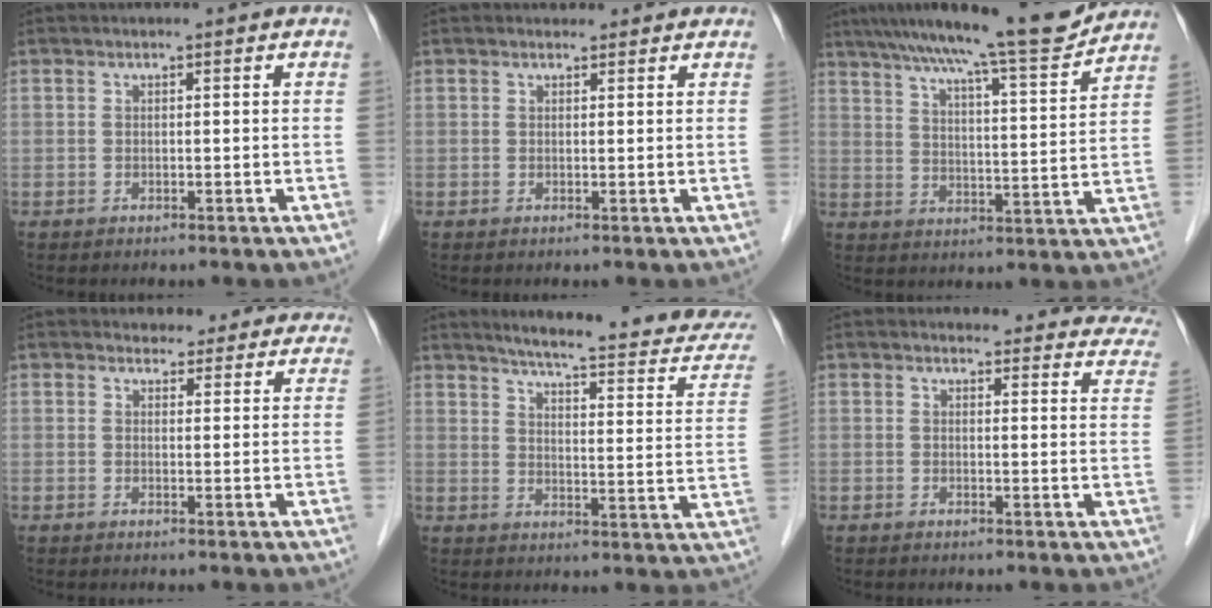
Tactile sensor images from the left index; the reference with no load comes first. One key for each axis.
{"total": 1.7, "fx": 1.5, "fy": 0.8, "fz": 0.1, "tx": -0.002, "ty": 0.007, "tz": 0.016}
{"total": 15.8, "fx": 13.7, "fy": 0.1, "fz": 7.9, "tx": -0.118, "ty": -0.003, "tz": 0.197}
{"total": 7.6, "fx": 6.9, "fy": 3.0, "fz": 0.7, "tx": 0.022, "ty": 0.005, "tz": 0.061}
{"total": 19.5, "fx": 17.8, "fy": 1.7, "fz": 7.9, "tx": -0.099, "ty": -0.063, "tz": 0.207}
{"total": 16.9, "fx": 16.1, "fy": 4.4, "fz": 2.7, "tx": 0.007, "ty": -0.050, "tz": 0.149}